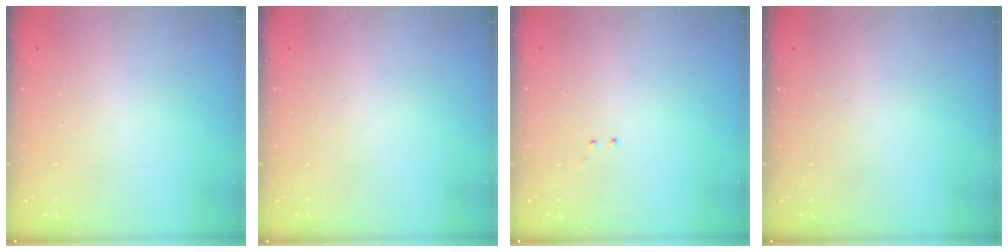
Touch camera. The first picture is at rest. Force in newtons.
{"total": 0.0}
{"total": 3.0, "press": 2.9, "slide": 0.7}
{"total": 0.0}